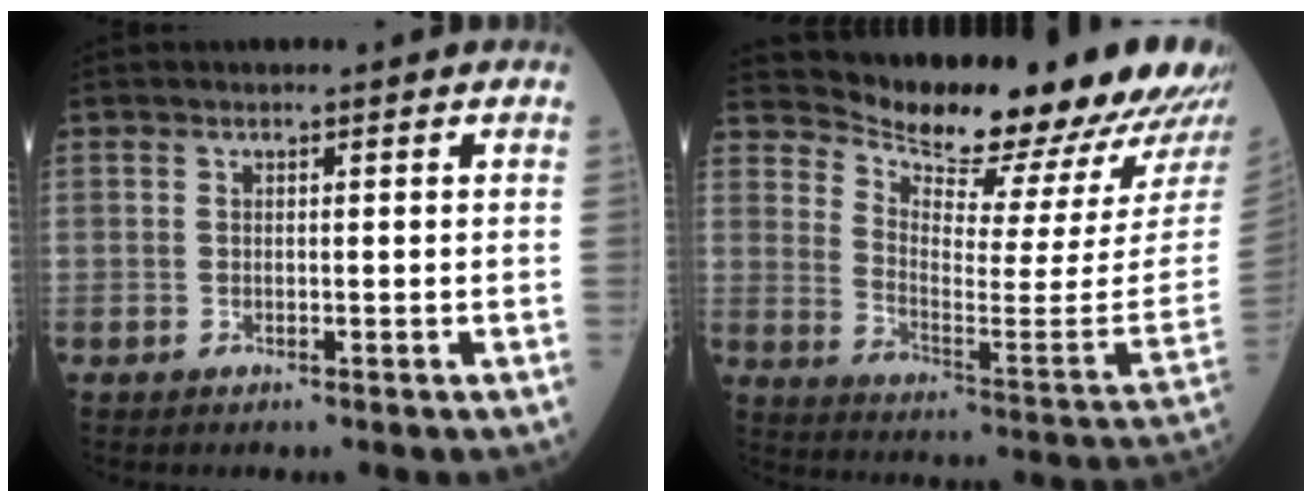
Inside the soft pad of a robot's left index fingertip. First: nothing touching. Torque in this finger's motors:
{"motor_torque": [0.43, -0.57, 0.41, 0.04]}